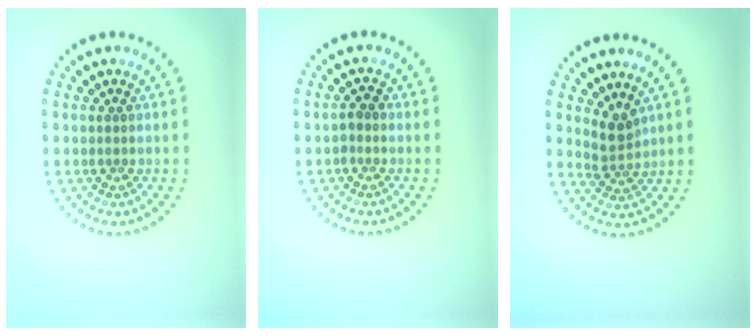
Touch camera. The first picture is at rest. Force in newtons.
{"total": 1.1, "press": 1.0, "slide": 0.3}
{"total": 2.4, "press": 1.8, "slide": 1.6}